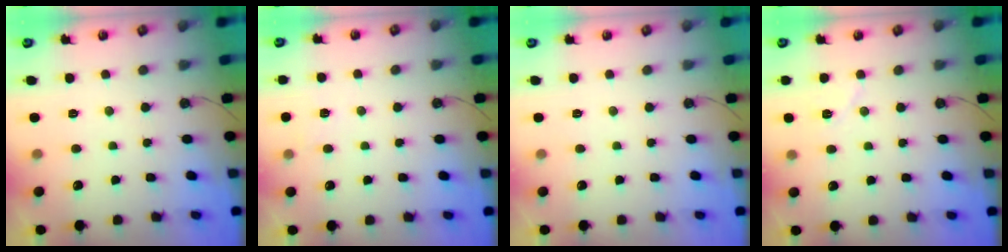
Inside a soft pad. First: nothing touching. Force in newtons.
{"total": 3.7, "press": 3.7, "slide": 0.1}
{"total": 0.0}
{"total": 6.2, "press": 5.7, "slide": 2.5}